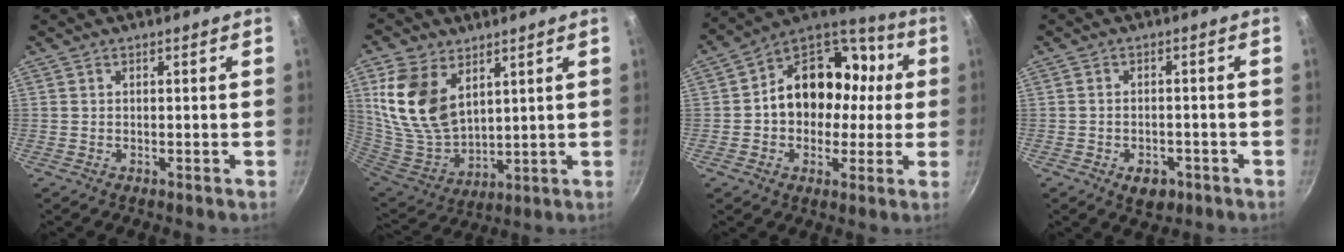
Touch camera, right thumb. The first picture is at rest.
{"total": 16.0, "force": [6.4, 10.1, 10.7], "torque": [-0.204, -0.038, 0.140]}
{"total": 18.8, "force": [0.5, 15.0, 11.3], "torque": [-0.132, 0.050, -0.002]}
{"total": 4.8, "force": [-2.3, 3.1, 2.8], "torque": [-0.032, 0.015, -0.024]}